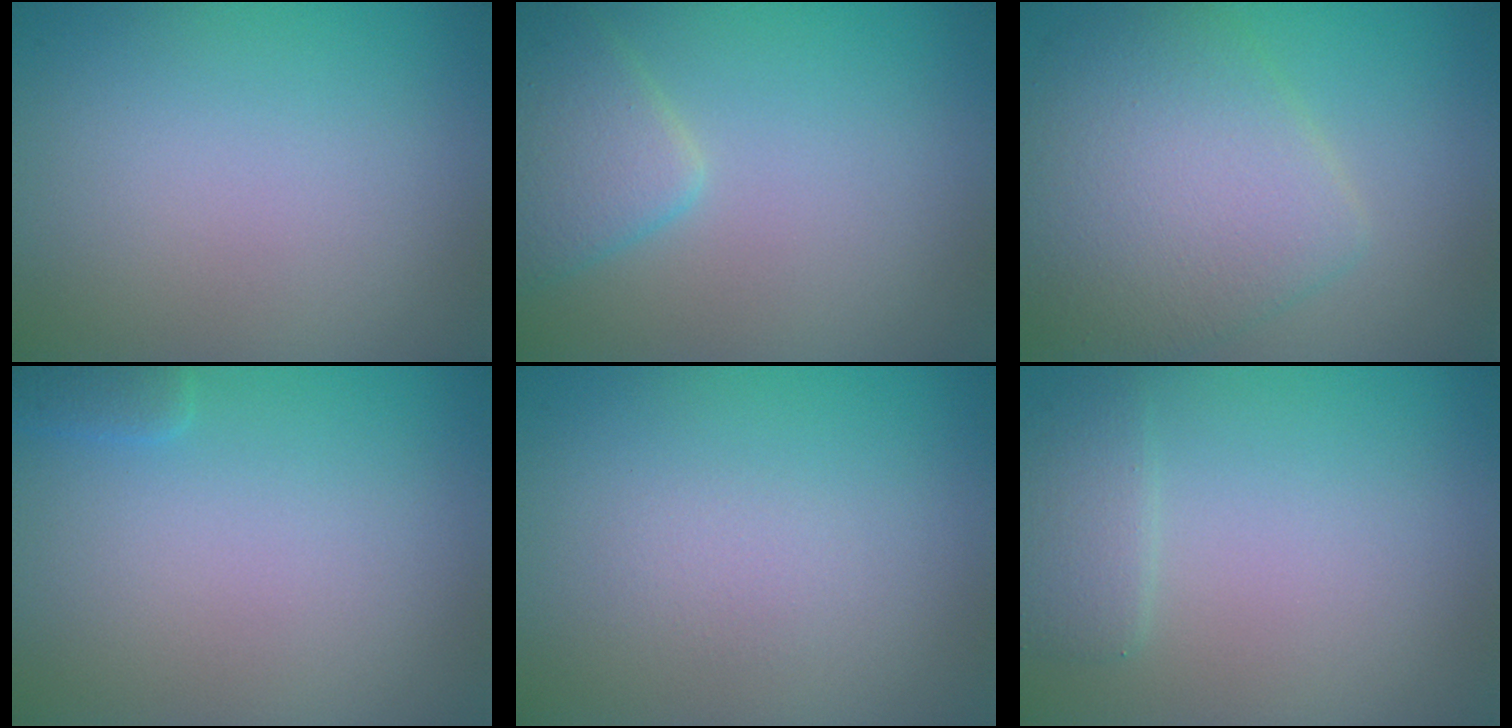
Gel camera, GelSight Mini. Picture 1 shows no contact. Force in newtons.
{"total": 3.6, "press": 3.6, "slide": 0.3}
{"total": 6.8, "press": 6.8, "slide": 0.3}
{"total": 1.2, "press": 1.2, "slide": 0.1}
{"total": 0.9, "press": 0.8, "slide": 0.1}
{"total": 2.0, "press": 2.0, "slide": 0.1}